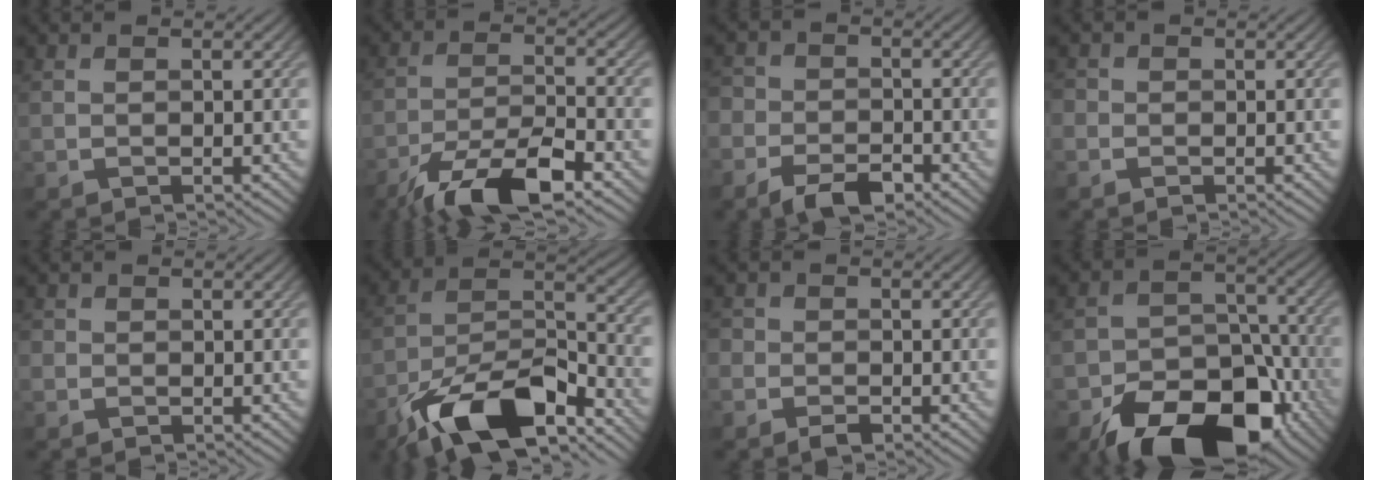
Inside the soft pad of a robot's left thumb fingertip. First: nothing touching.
{"total": 11.2, "force": [-7.7, 3.1, 7.5], "torque": [-0.138, -0.002, -0.145]}
{"total": 5.7, "force": [-3.6, 3.3, 2.9], "torque": [-0.054, -0.003, -0.075]}
{"total": 1.5, "force": [-0.5, 1.4, 0.3], "torque": [0.004, -0.001, -0.014]}
{"total": 0.9, "force": [-0.2, 0.9, 0.1], "torque": [0.003, -0.004, -0.005]}
{"total": 16.1, "force": [-10.6, 5.9, 10.5], "torque": [-0.204, -0.012, -0.209]}
{"total": 2.6, "force": [-1.4, 2.0, 1.0], "torque": [-0.017, -0.006, -0.037]}
{"total": 17.5, "force": [-10.7, 10.0, 9.5], "torque": [-0.148, -0.036, -0.171]}